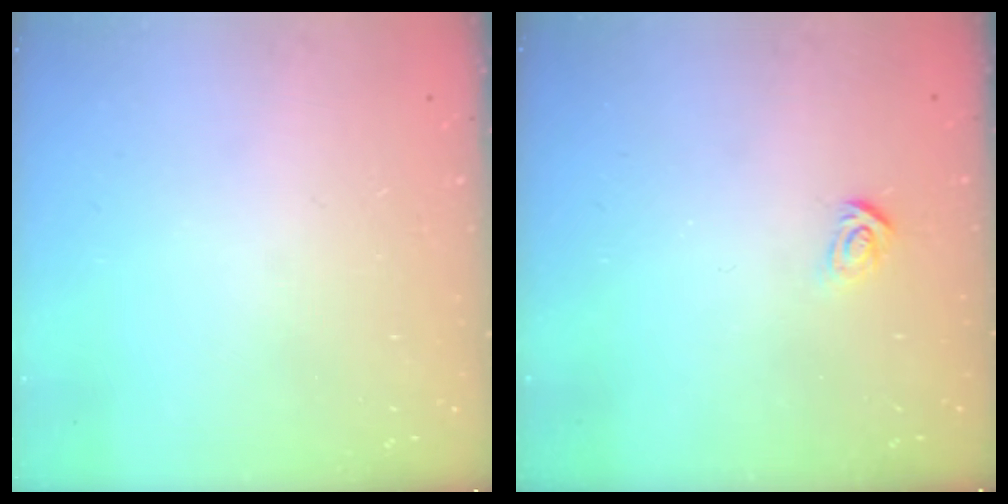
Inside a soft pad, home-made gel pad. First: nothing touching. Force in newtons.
{"total": 2.6, "press": 2.6, "slide": 0.3}